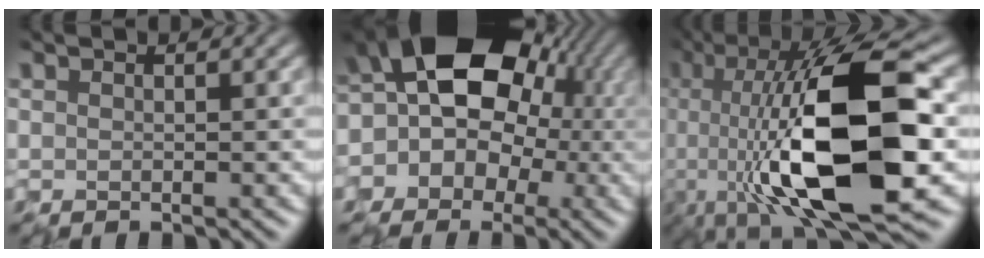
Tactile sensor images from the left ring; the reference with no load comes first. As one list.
[{"total": 13.8, "force": [1.8, 11.5, 7.5], "torque": [-0.114, 0.028, -0.014]}, {"total": 14.6, "force": [-2.3, 3.9, 13.9], "torque": [-0.216, -0.003, -0.052]}]